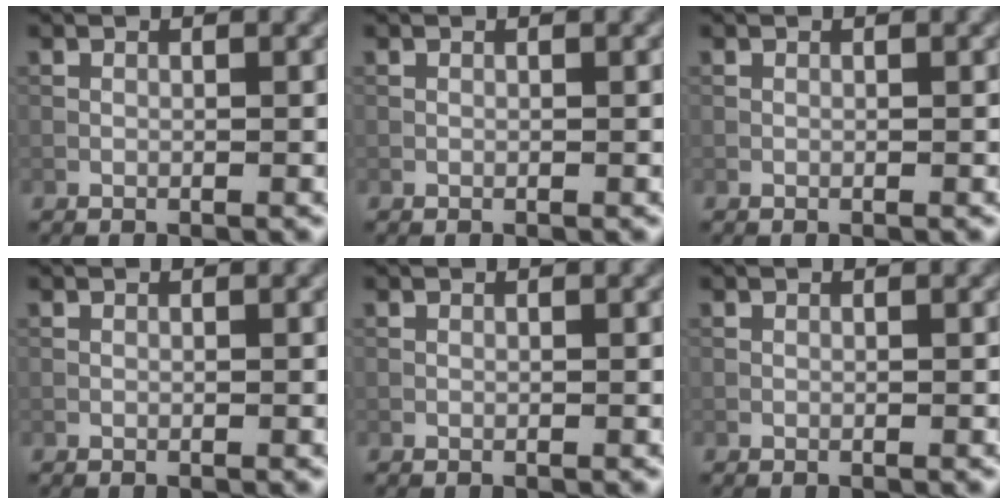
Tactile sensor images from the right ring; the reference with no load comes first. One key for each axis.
{"total": 0.0}
{"total": 0.0}
{"total": 0.0}
{"total": 0.0}
{"total": 0.0}